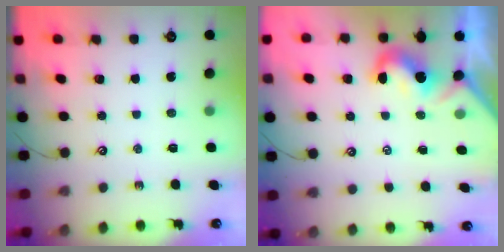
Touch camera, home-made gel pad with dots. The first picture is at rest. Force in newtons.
{"total": 2.1, "press": 2.0, "slide": 0.6}